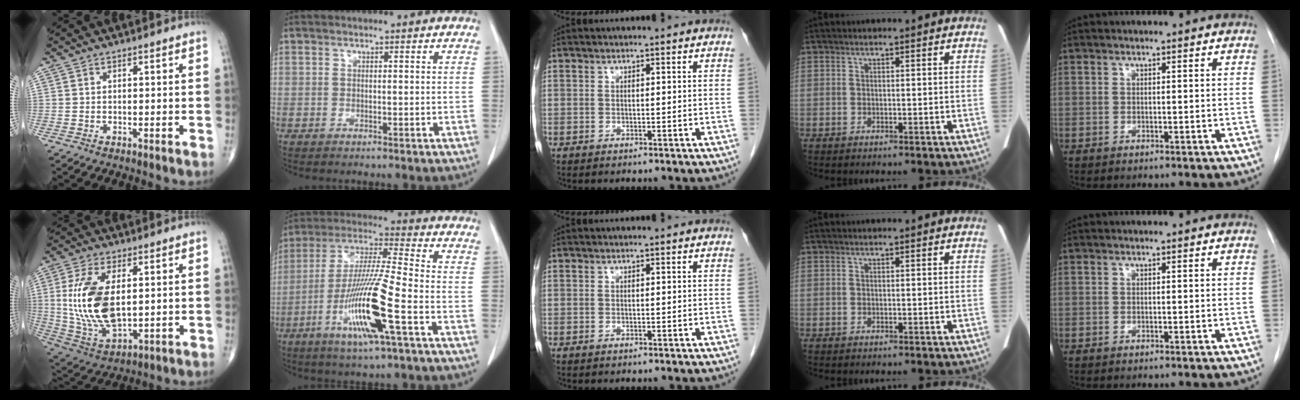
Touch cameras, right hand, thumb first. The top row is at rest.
{"thumb": {"total": 15.9, "force": [2.0, 8.2, 13.5], "torque": [-0.273, -0.016, 0.051]}, "index": {"total": 15.4, "force": [-5.8, 0.0, 14.2], "torque": [-0.289, -0.019, -0.113]}}